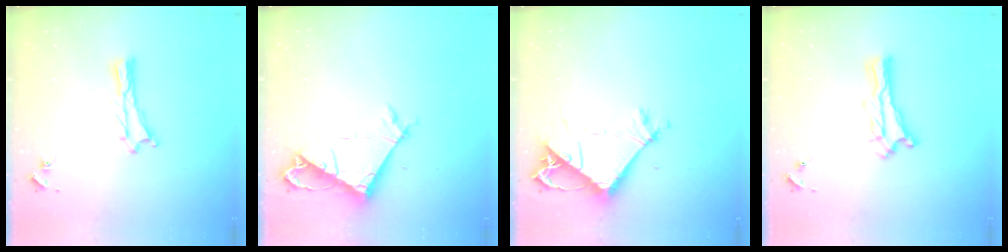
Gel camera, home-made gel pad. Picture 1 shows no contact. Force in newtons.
{"total": 7.3, "press": 7.3, "slide": 0.3}
{"total": 7.6, "press": 7.5, "slide": 1.2}
{"total": 1.2, "press": 1.2, "slide": 0.2}